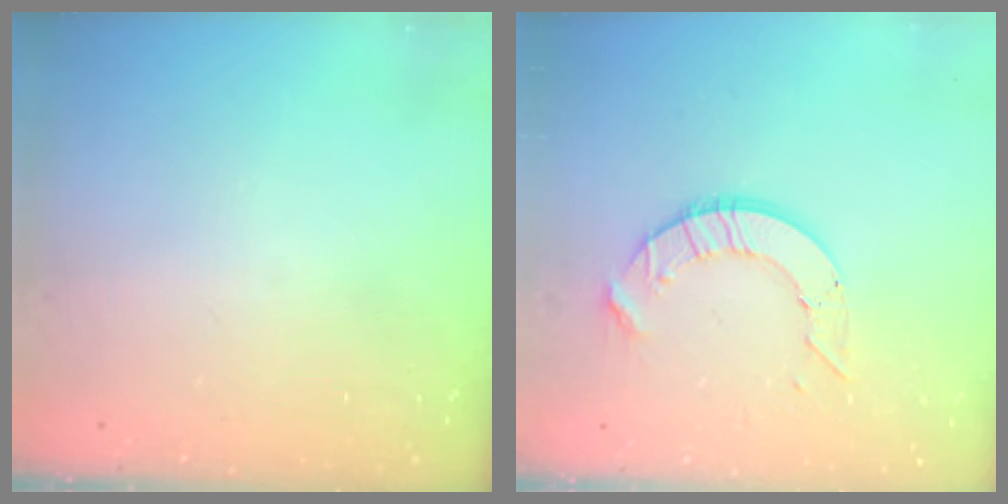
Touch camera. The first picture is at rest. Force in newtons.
{"total": 8.4, "press": 8.4, "slide": 0.6}